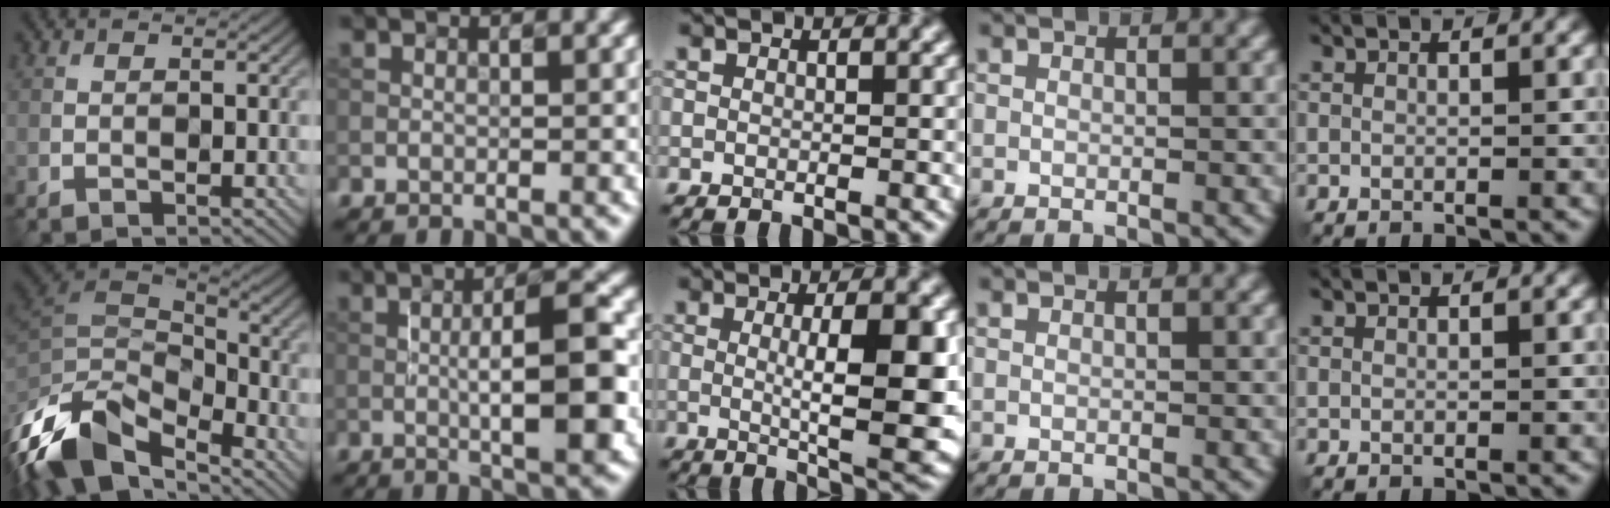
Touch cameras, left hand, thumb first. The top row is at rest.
{"thumb": {"total": 13.6, "force": [-7.6, 6.9, 8.9], "torque": [-0.220, -0.016, -0.137]}, "index": {"total": 7.9, "force": [-0.5, 1.7, 7.7], "torque": [-0.116, 0.004, -0.009]}, "middle": {"total": 9.0, "force": [0.1, 2.0, 8.7], "torque": [-0.115, -0.009, 0.007]}}